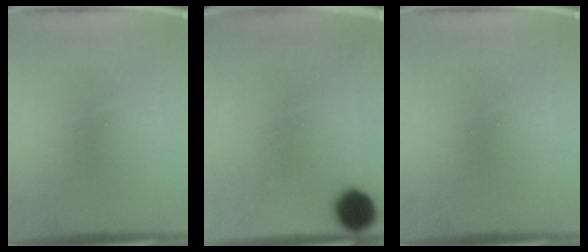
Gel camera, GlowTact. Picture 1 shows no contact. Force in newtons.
{"total": 4.1}
{"total": 0.0}